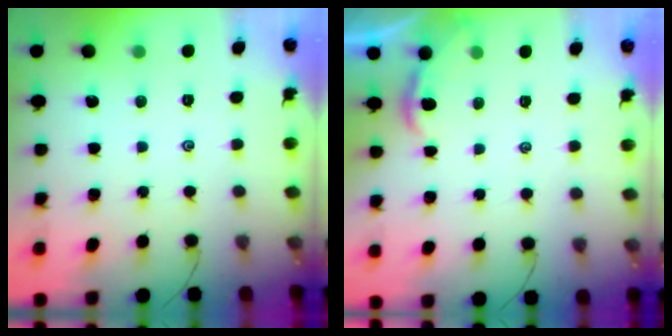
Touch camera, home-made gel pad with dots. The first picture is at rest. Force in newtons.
{"total": 1.2, "press": 1.2, "slide": 0.1}